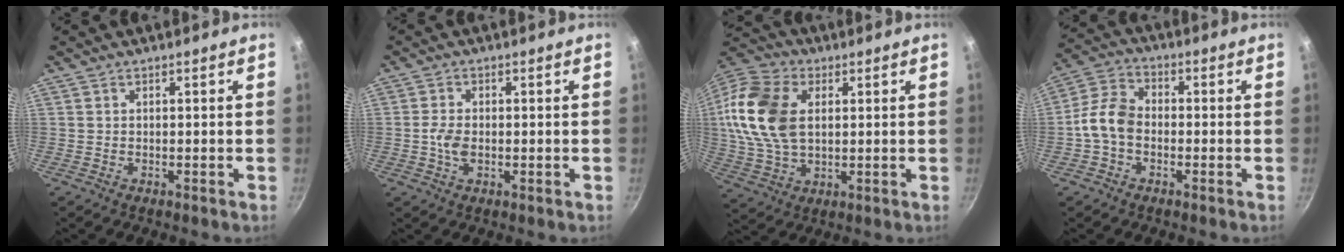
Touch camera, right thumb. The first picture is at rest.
{"total": 3.8, "force": [-0.4, 2.3, 3.0], "torque": [-0.060, 0.004, -0.010]}
{"total": 17.7, "force": [2.9, 11.6, 13.0], "torque": [-0.250, 0.008, 0.050]}
{"total": 8.0, "force": [-1.8, 5.7, 5.3], "torque": [-0.094, 0.032, -0.051]}